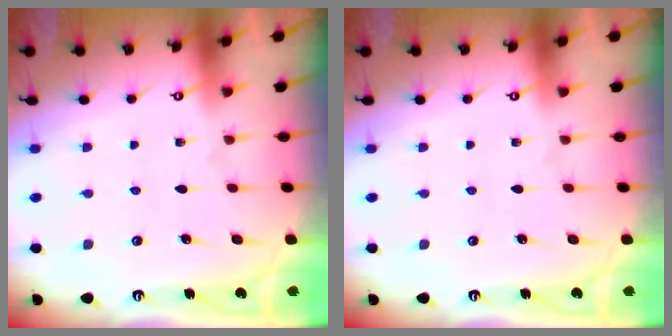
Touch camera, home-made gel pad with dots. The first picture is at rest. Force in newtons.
{"total": 0.0}